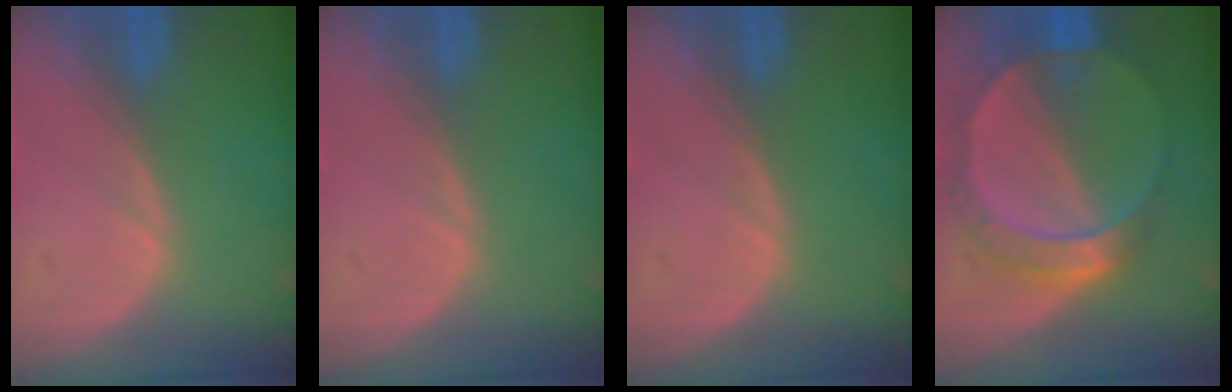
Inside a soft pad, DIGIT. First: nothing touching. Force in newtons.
{"total": 0.0}
{"total": 0.0}
{"total": 7.3, "press": 7.2, "slide": 1.3}